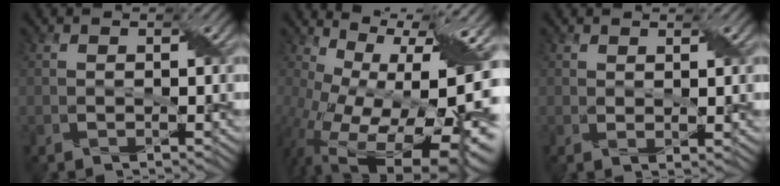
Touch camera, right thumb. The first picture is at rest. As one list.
[{"total": 19.6, "force": [-1.0, 10.4, 16.6], "torque": [-0.219, -0.023, 0.011]}, {"total": 1.6, "force": [1.0, 0.3, 1.3], "torque": [-0.025, -0.002, 0.020]}]